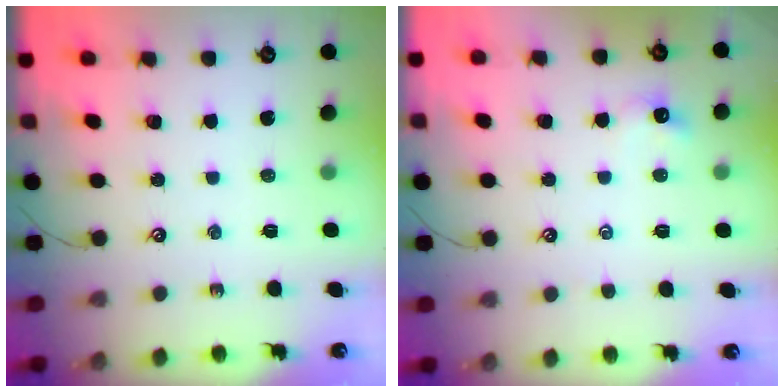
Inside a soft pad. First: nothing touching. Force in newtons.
{"total": 0.7, "press": 0.6, "slide": 0.4}